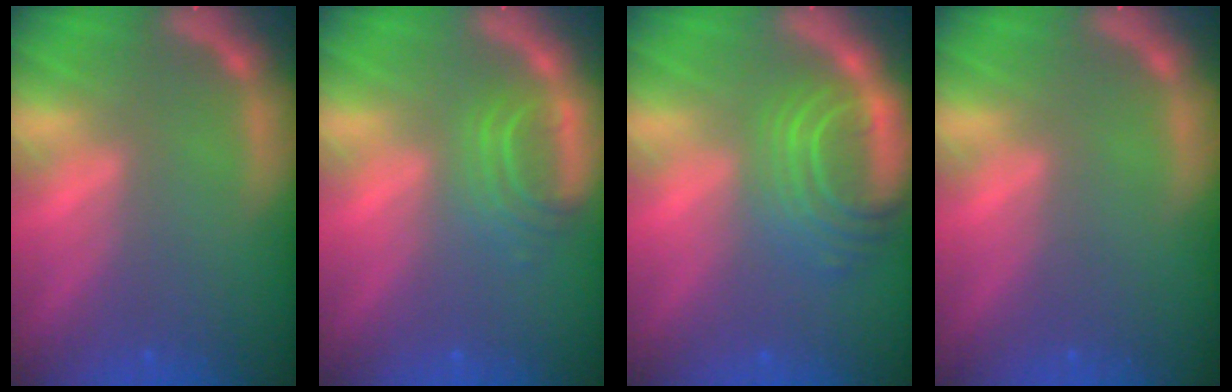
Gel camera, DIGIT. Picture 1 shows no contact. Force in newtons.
{"total": 3.5}
{"total": 7.0}
{"total": 0.0}